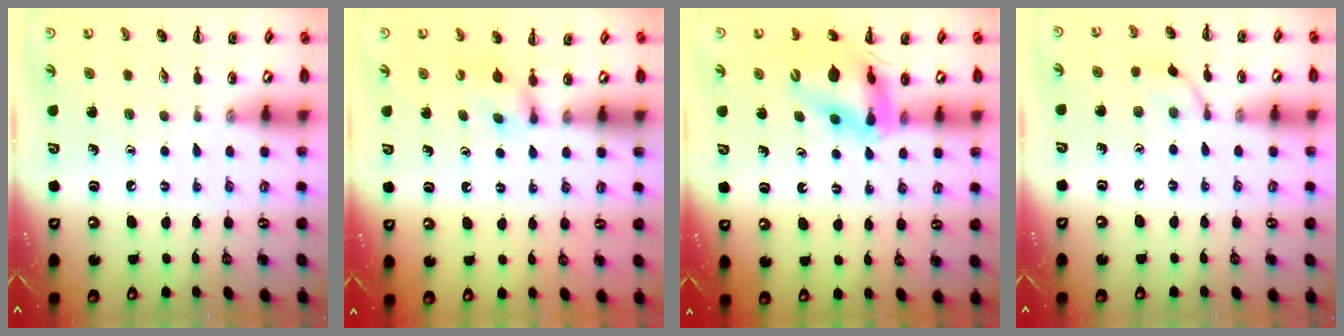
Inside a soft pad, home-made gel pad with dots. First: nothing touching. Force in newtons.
{"total": 3.7, "press": 3.5, "slide": 1.2}
{"total": 13.1, "press": 12.6, "slide": 3.8}
{"total": 5.7, "press": 5.5, "slide": 1.2}